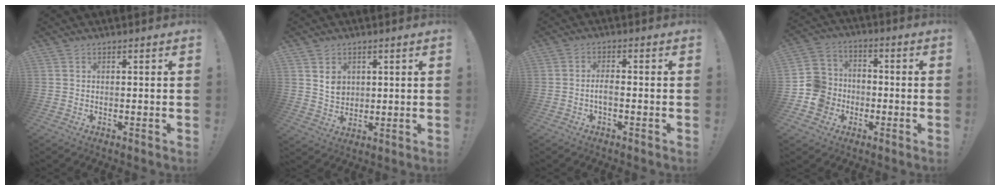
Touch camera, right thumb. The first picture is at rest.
{"total": 5.4, "force": [2.6, 4.4, 1.8], "torque": [-0.024, -0.013, 0.049]}
{"total": 2.9, "force": [-1.0, 0.9, 2.6], "torque": [-0.058, 0.000, -0.022]}
{"total": 11.9, "force": [-4.1, 10.5, 3.6], "torque": [-0.073, 0.044, -0.069]}